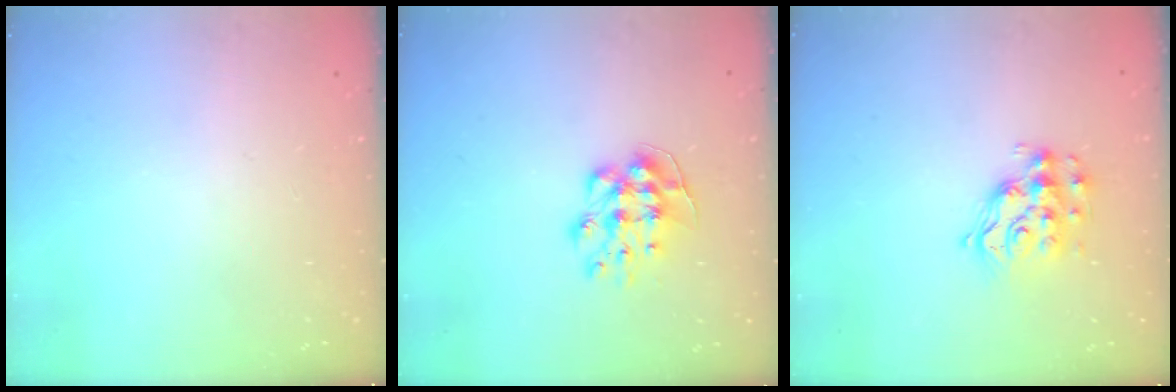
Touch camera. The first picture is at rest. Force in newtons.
{"total": 9.3, "press": 9.3, "slide": 0.4}
{"total": 12.2, "press": 12.2, "slide": 0.8}